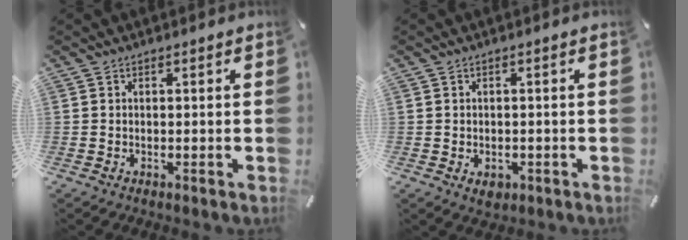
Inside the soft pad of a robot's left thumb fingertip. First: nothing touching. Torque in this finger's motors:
{"motor_torque": [0.01, 0.04, 0.14, 0.16, 0.01]}